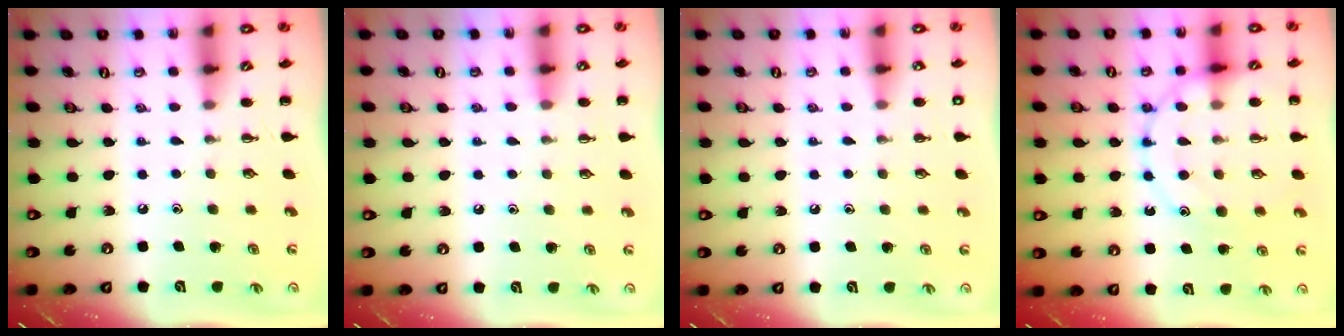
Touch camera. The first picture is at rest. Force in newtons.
{"total": 5.9, "press": 5.5, "slide": 2.0}
{"total": 1.8, "press": 1.8, "slide": 0.3}
{"total": 13.9, "press": 13.8, "slide": 1.3}